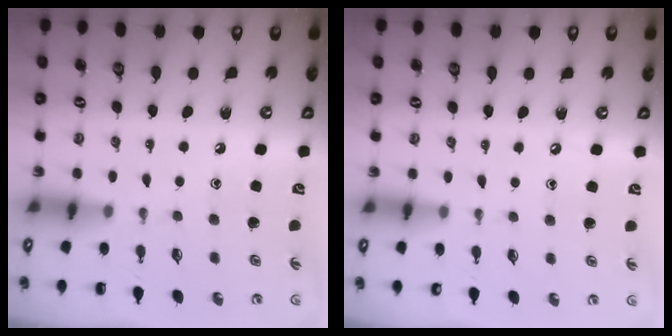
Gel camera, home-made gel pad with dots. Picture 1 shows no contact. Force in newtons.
{"total": 3.0, "press": 3.0, "slide": 0.4}